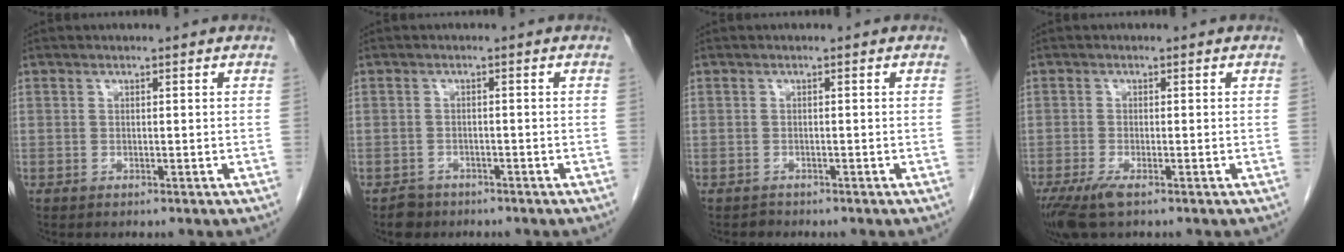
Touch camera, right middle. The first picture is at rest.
{"total": 1.9, "force": [-1.4, 1.3, 0.0], "torque": [-0.008, 0.006, -0.021]}
{"total": 0.6, "force": [-0.5, 0.1, -0.2], "torque": [-0.008, -0.004, -0.011]}
{"total": 4.2, "force": [-2.7, 0.7, 3.2], "torque": [-0.066, -0.015, -0.048]}